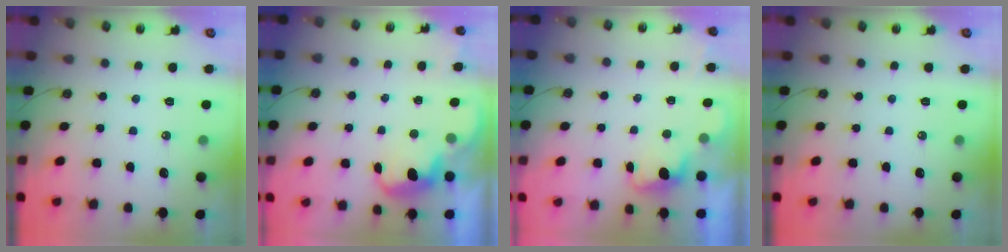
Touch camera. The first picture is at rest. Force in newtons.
{"total": 2.8, "press": 2.6, "slide": 0.9}
{"total": 0.9, "press": 0.6, "slide": 0.7}
{"total": 0.0}